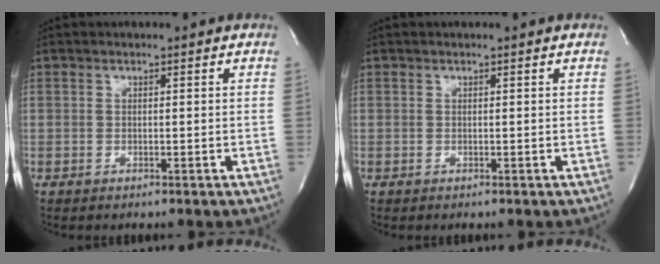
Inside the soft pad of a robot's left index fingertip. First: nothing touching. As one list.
[{"total": 0.0}]